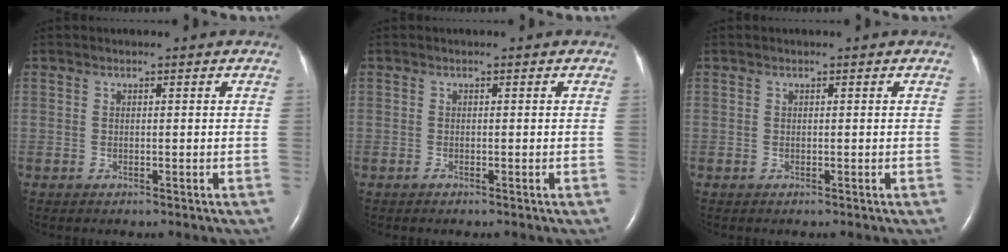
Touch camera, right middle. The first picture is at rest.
{"total": 0.0}
{"total": 0.0}